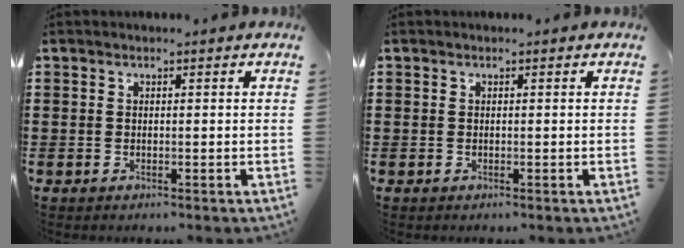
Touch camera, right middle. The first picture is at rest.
{"total": 0.0}